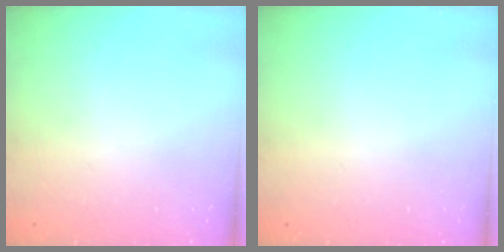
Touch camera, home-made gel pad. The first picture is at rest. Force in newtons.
{"total": 0.0}